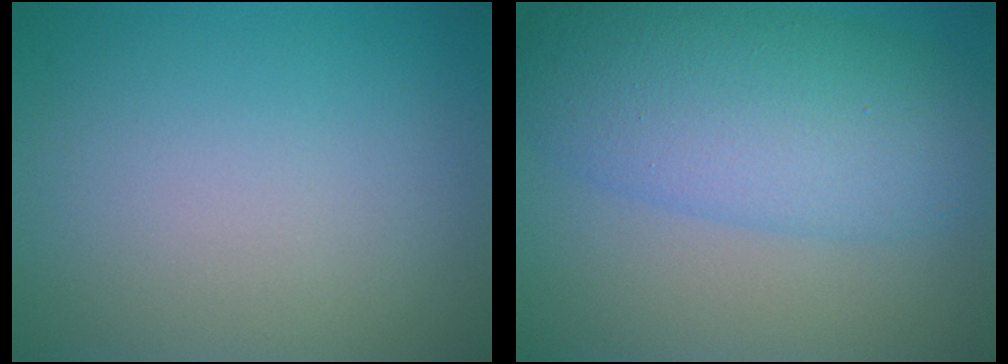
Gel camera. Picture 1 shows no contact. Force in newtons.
{"total": 8.1, "press": 8.1, "slide": 0.0}